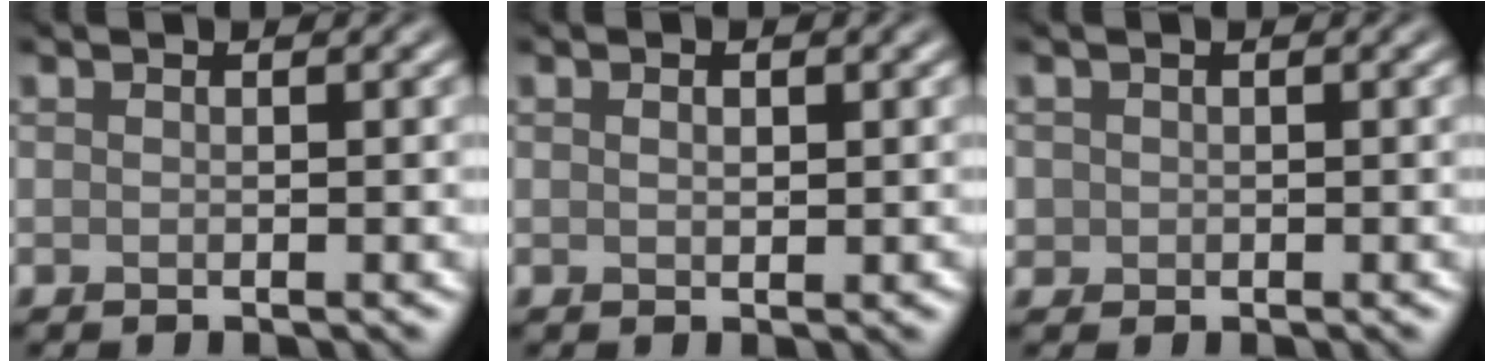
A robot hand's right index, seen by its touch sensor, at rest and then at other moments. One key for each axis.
{"total": 1.0, "fx": 0.3, "fy": 0.5, "fz": 0.8, "tx": -0.013, "ty": 0.001, "tz": 0.006}
{"total": 1.0, "fx": 0.0, "fy": 1.0, "fz": 0.1, "tx": 0.004, "ty": -0.002, "tz": -0.002}